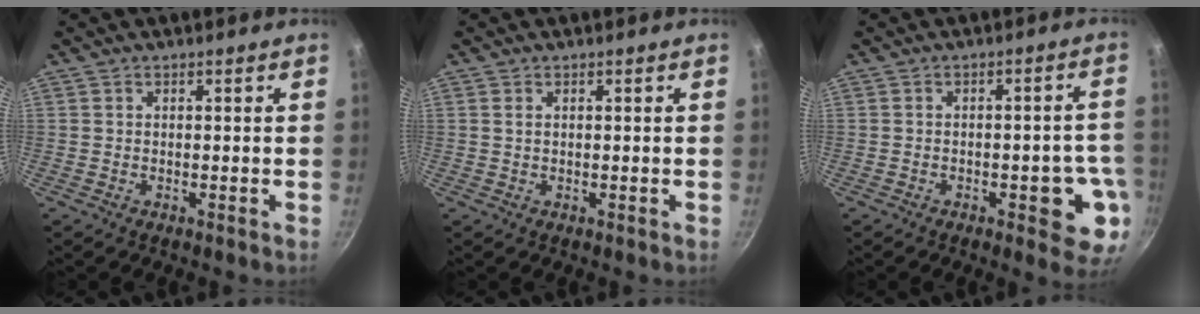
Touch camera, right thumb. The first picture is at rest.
{"total": 0.8, "force": [0.3, 0.5, 0.6], "torque": [-0.010, 0.002, 0.005]}
{"total": 9.3, "force": [-3.0, 3.7, 7.9], "torque": [-0.061, 0.015, -0.034]}